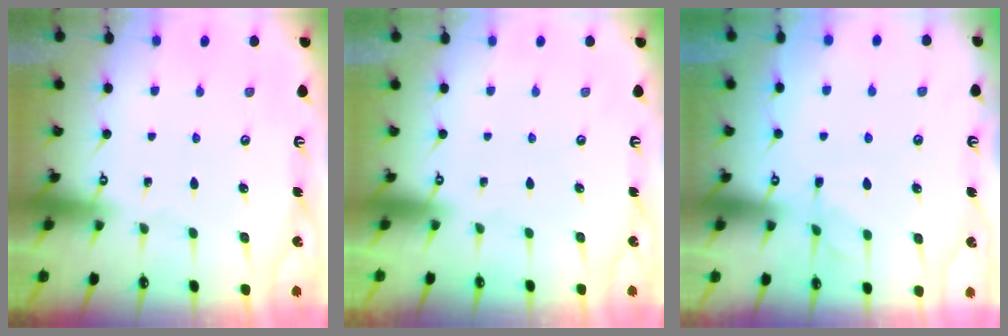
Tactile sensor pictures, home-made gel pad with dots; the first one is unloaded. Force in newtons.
{"total": 1.5, "press": 1.4, "slide": 0.6}
{"total": 1.4, "press": 0.9, "slide": 1.0}